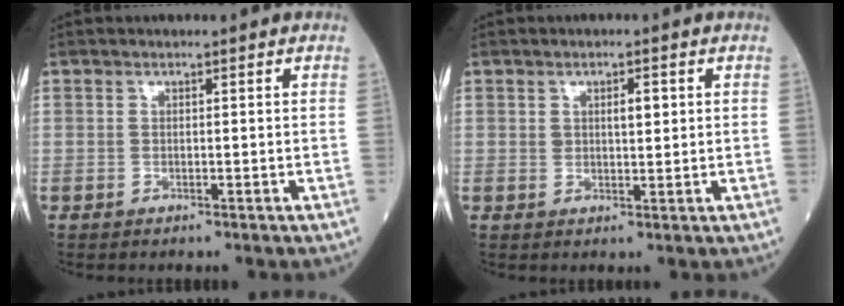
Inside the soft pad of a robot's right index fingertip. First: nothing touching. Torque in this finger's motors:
{"motor_torque": [0.03, 0.07, 0.03, 0.01]}